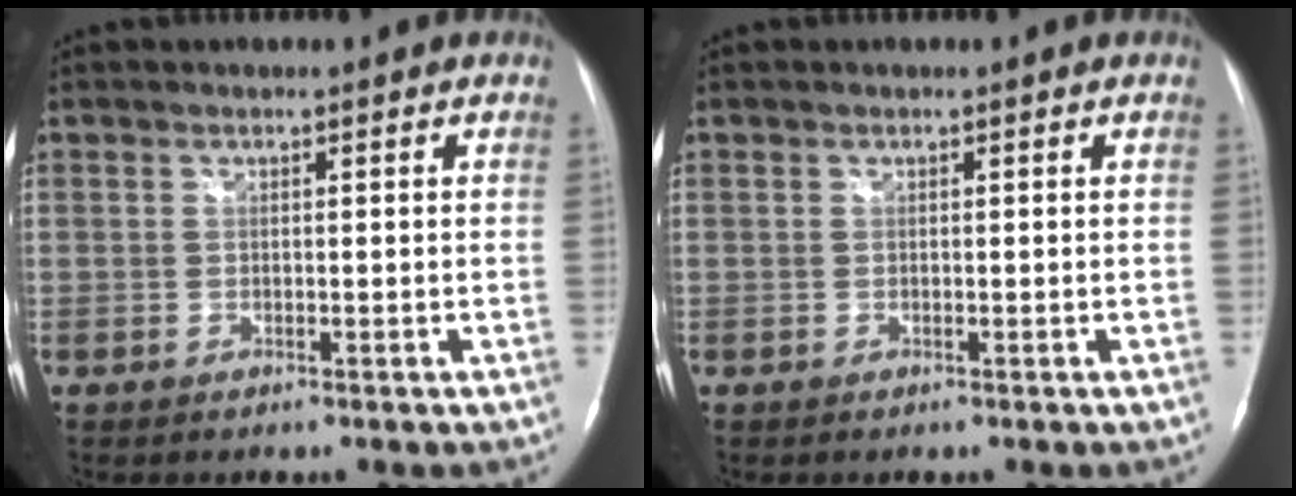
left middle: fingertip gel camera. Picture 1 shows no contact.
{"total": 0.0}